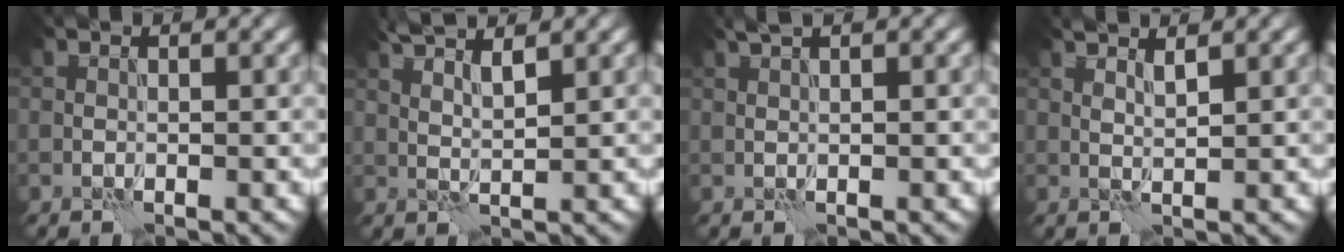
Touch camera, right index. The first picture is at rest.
{"total": 3.5, "force": [2.3, 0.7, 2.5], "torque": [-0.046, 0.004, 0.041]}
{"total": 1.3, "force": [0.9, 0.1, 0.9], "torque": [-0.023, 0.003, 0.014]}
{"total": 1.7, "force": [1.2, 0.2, 1.2], "torque": [-0.020, -0.001, 0.021]}